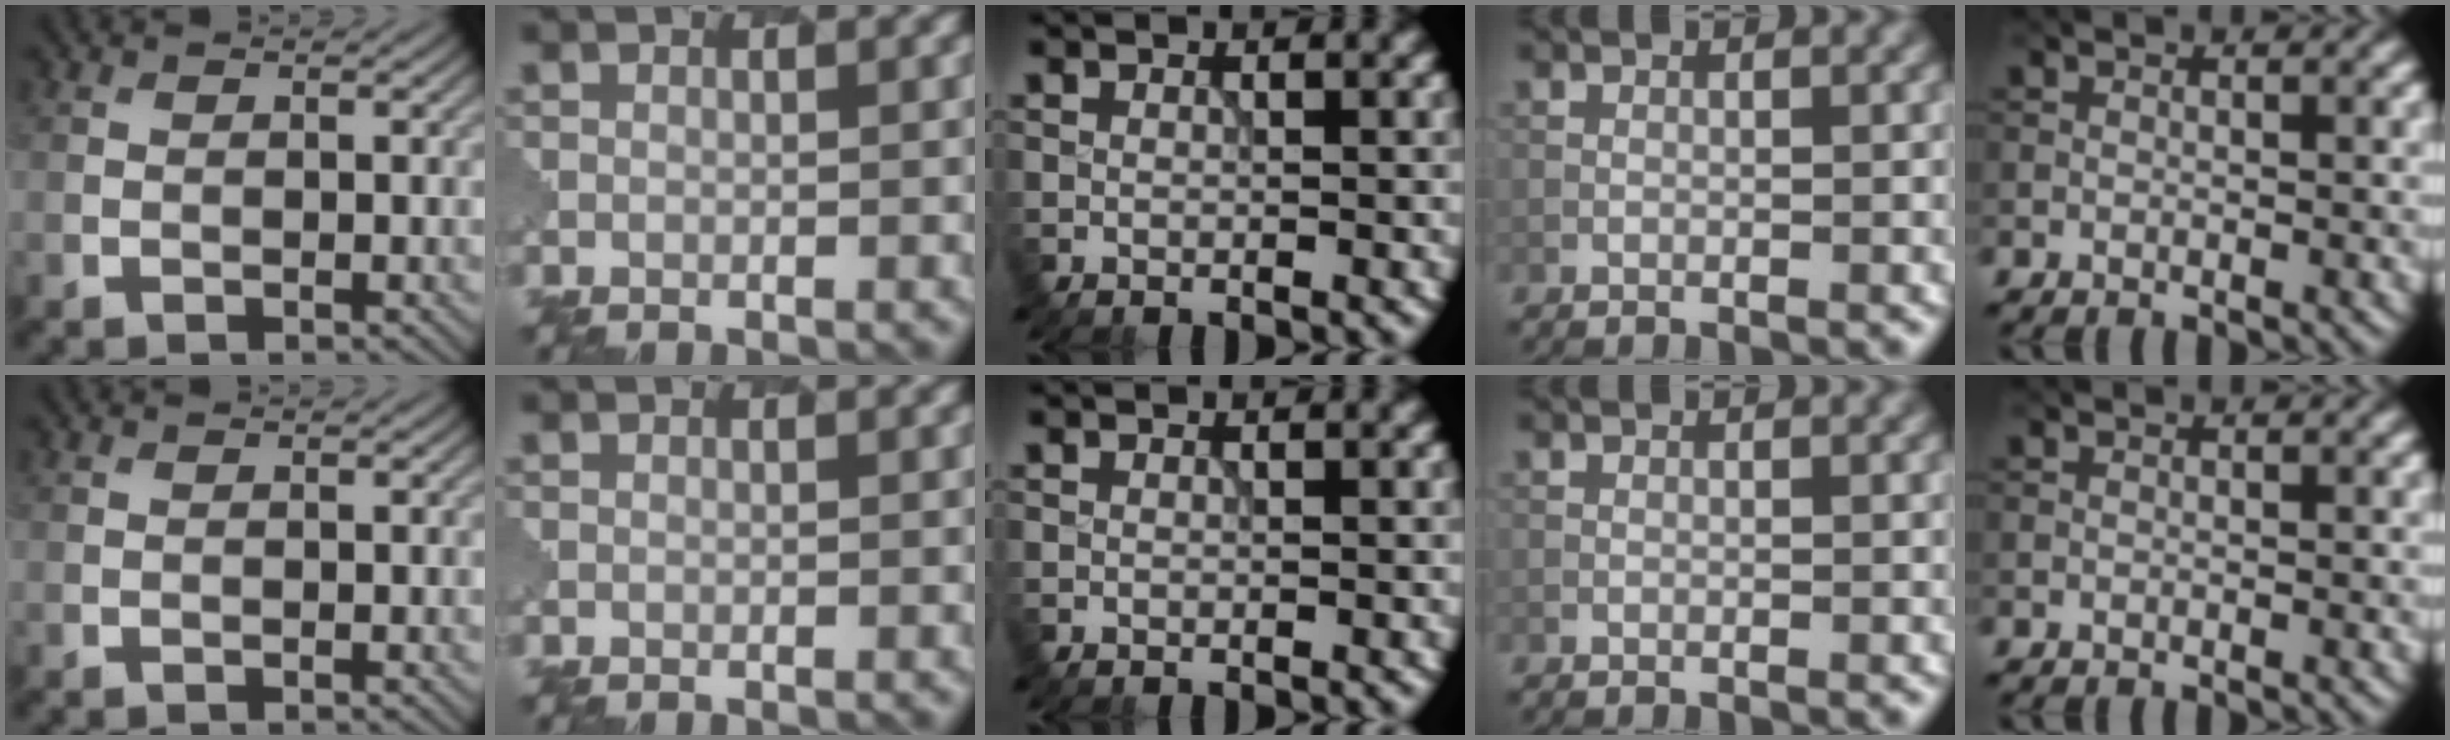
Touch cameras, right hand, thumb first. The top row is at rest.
{}